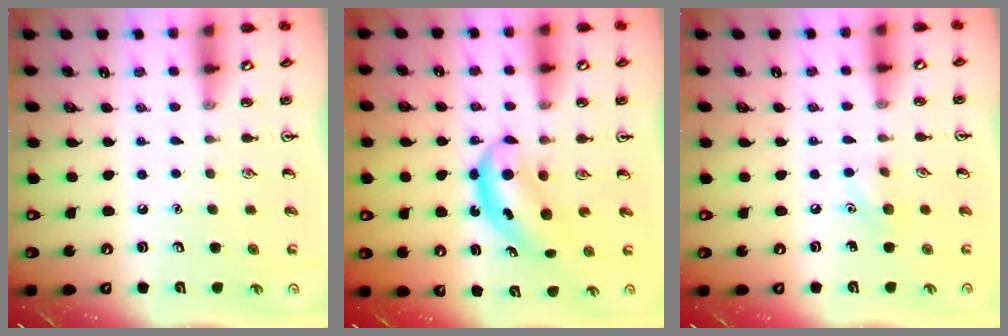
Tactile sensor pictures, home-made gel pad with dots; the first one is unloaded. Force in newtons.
{"total": 5.6, "press": 5.5, "slide": 1.2}
{"total": 7.1, "press": 6.8, "slide": 1.8}